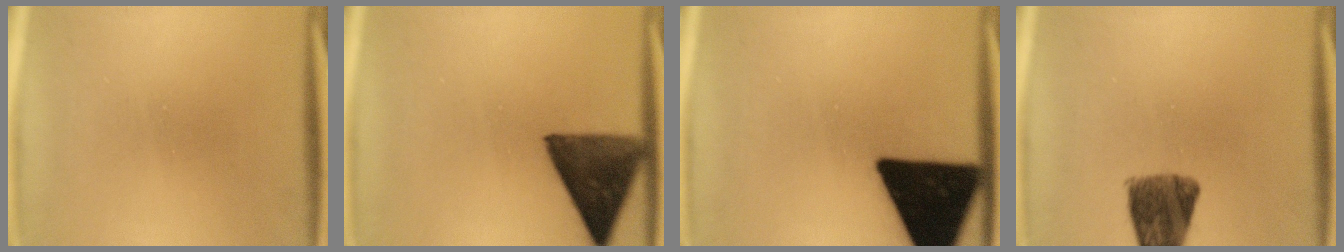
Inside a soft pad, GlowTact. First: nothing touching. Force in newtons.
{"total": 12.3}
{"total": 18.7}
{"total": 8.4}